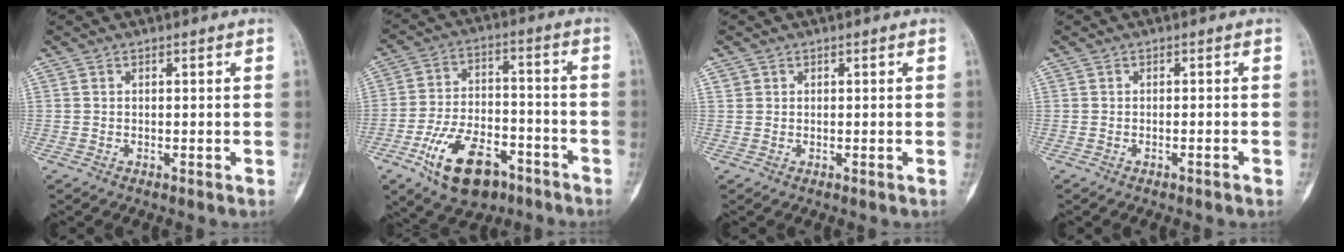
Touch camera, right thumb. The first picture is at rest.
{"total": 15.2, "force": [-8.2, 8.1, 9.9], "torque": [-0.152, 0.050, -0.131]}
{"total": 0.7, "force": [0.3, 0.6, 0.1], "torque": [0.003, 0.000, 0.004]}
{"total": 1.0, "force": [-0.7, 0.1, 0.8], "torque": [-0.015, 0.003, -0.006]}